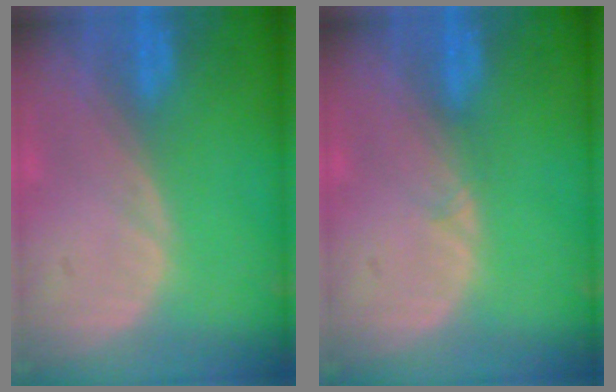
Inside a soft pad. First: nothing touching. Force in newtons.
{"total": 0.6, "press": 0.6, "slide": 0.1}